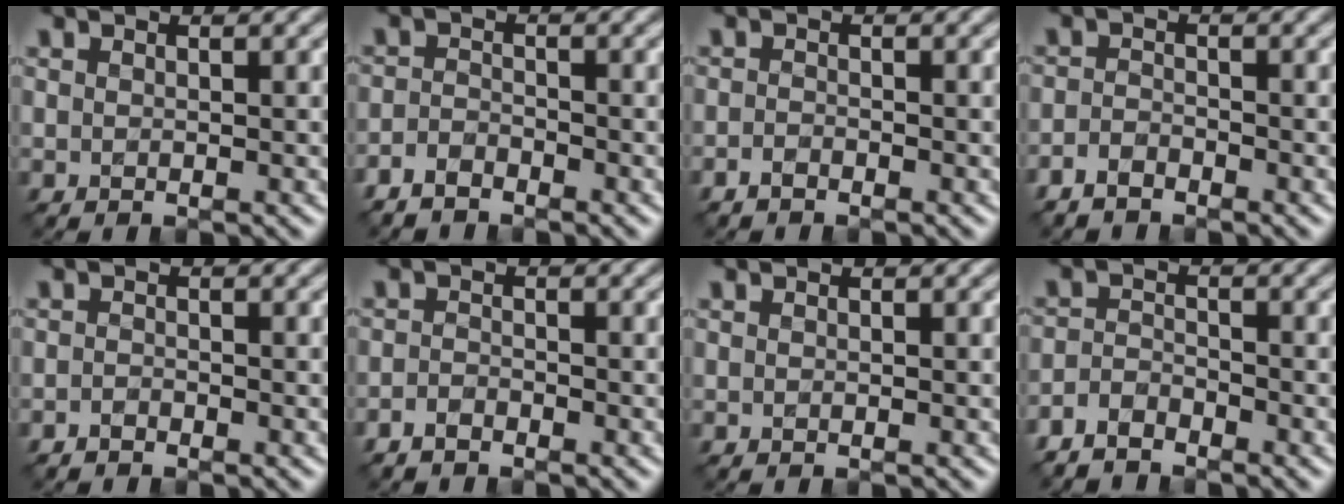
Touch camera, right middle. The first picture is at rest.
{"total": 2.1, "force": [-1.9, 0.8, 0.6], "torque": [-0.012, -0.001, -0.044]}
{"total": 0.9, "force": [-0.8, 0.3, 0.4], "torque": [-0.008, -0.001, -0.017]}
{"total": 1.8, "force": [-1.6, 0.7, 0.6], "torque": [-0.013, 0.000, -0.036]}
{"total": 0.7, "force": [-0.6, 0.2, 0.2], "torque": [-0.003, -0.001, -0.012]}
{"total": 1.3, "force": [-1.1, 0.5, 0.5], "torque": [-0.009, 0.001, -0.024]}
{"total": 0.0}
{"total": 2.8, "force": [-2.6, 0.9, 0.7], "torque": [-0.015, -0.002, -0.059]}